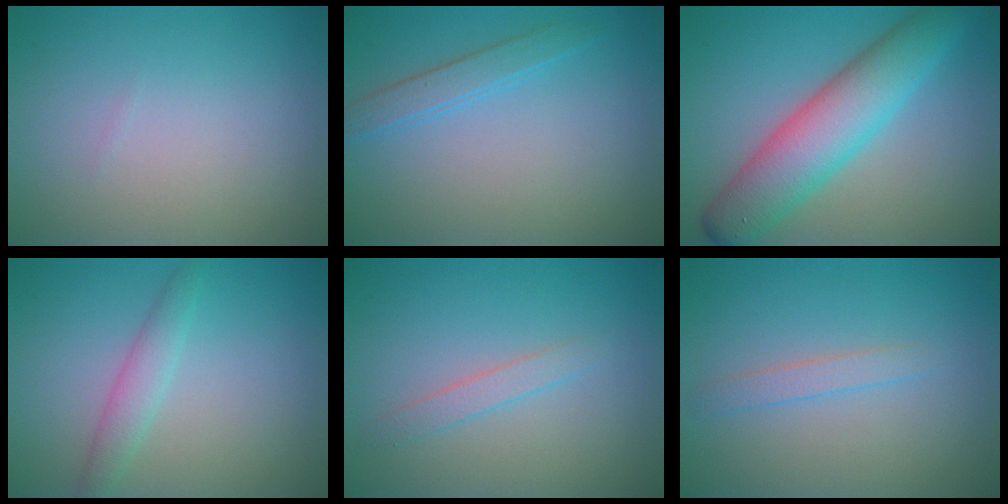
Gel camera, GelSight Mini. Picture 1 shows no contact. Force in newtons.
{"total": 2.0, "press": 2.0, "slide": 0.1}
{"total": 7.5, "press": 7.5, "slide": 0.3}
{"total": 2.0, "press": 2.0, "slide": 0.1}
{"total": 1.3, "press": 1.3, "slide": 0.1}
{"total": 1.3, "press": 1.3, "slide": 0.1}